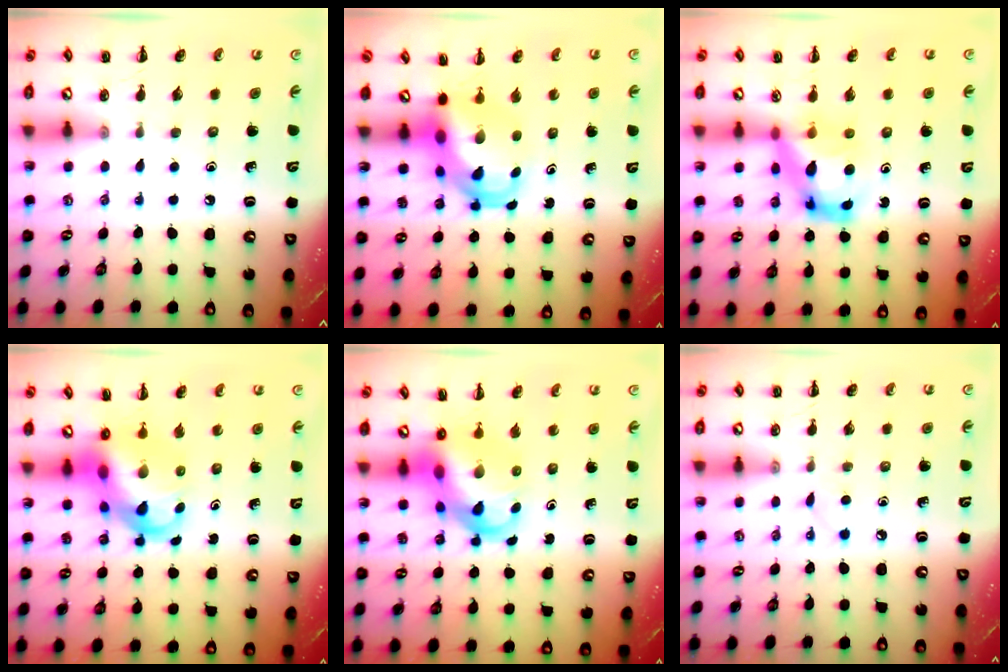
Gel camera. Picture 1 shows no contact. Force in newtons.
{"total": 5.7, "press": 5.6, "slide": 1.1}
{"total": 7.1, "press": 7.0, "slide": 1.2}
{"total": 9.1, "press": 8.7, "slide": 2.6}
{"total": 9.1, "press": 8.7, "slide": 2.6}
{"total": 2.7, "press": 2.6, "slide": 0.9}